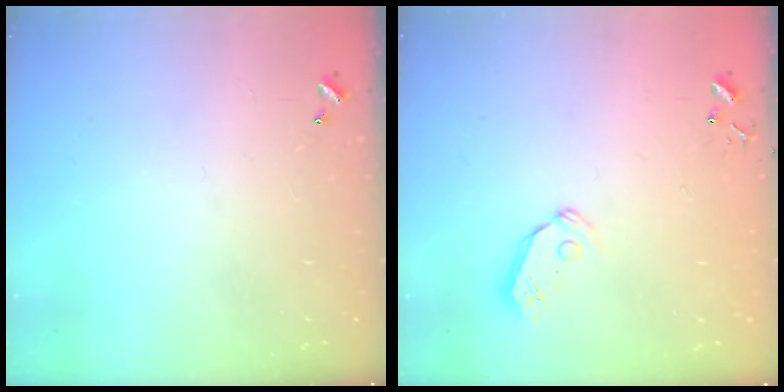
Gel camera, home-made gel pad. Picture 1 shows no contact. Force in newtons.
{"total": 7.3, "press": 7.2, "slide": 0.8}